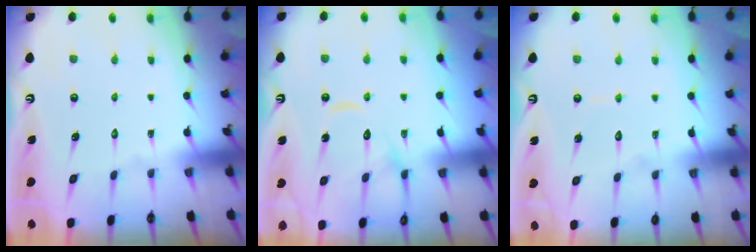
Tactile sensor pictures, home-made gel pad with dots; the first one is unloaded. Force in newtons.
{"total": 12.9, "press": 12.8, "slide": 1.4}
{"total": 3.7, "press": 3.7, "slide": 0.3}